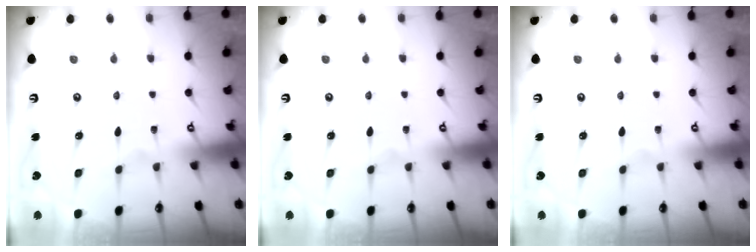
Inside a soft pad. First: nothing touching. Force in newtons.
{"total": 0.0}
{"total": 0.0}